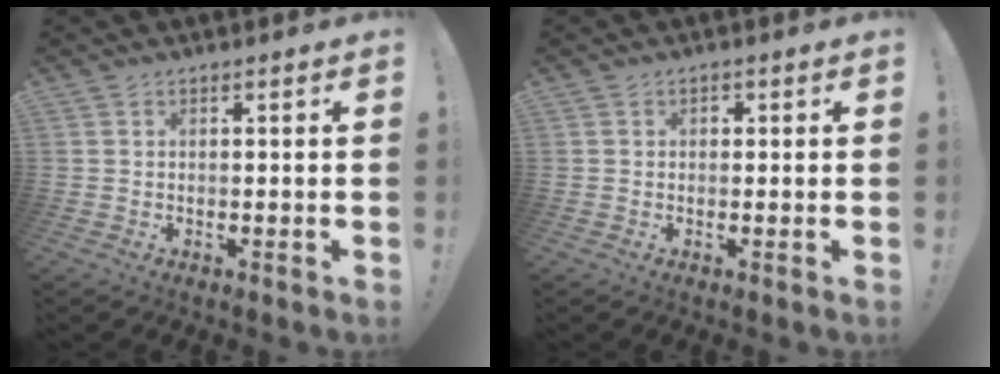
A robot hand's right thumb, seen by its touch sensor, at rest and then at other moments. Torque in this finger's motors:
{"motor_torque": [0.02, 0.22, 0.03, -0.11, -0.02]}